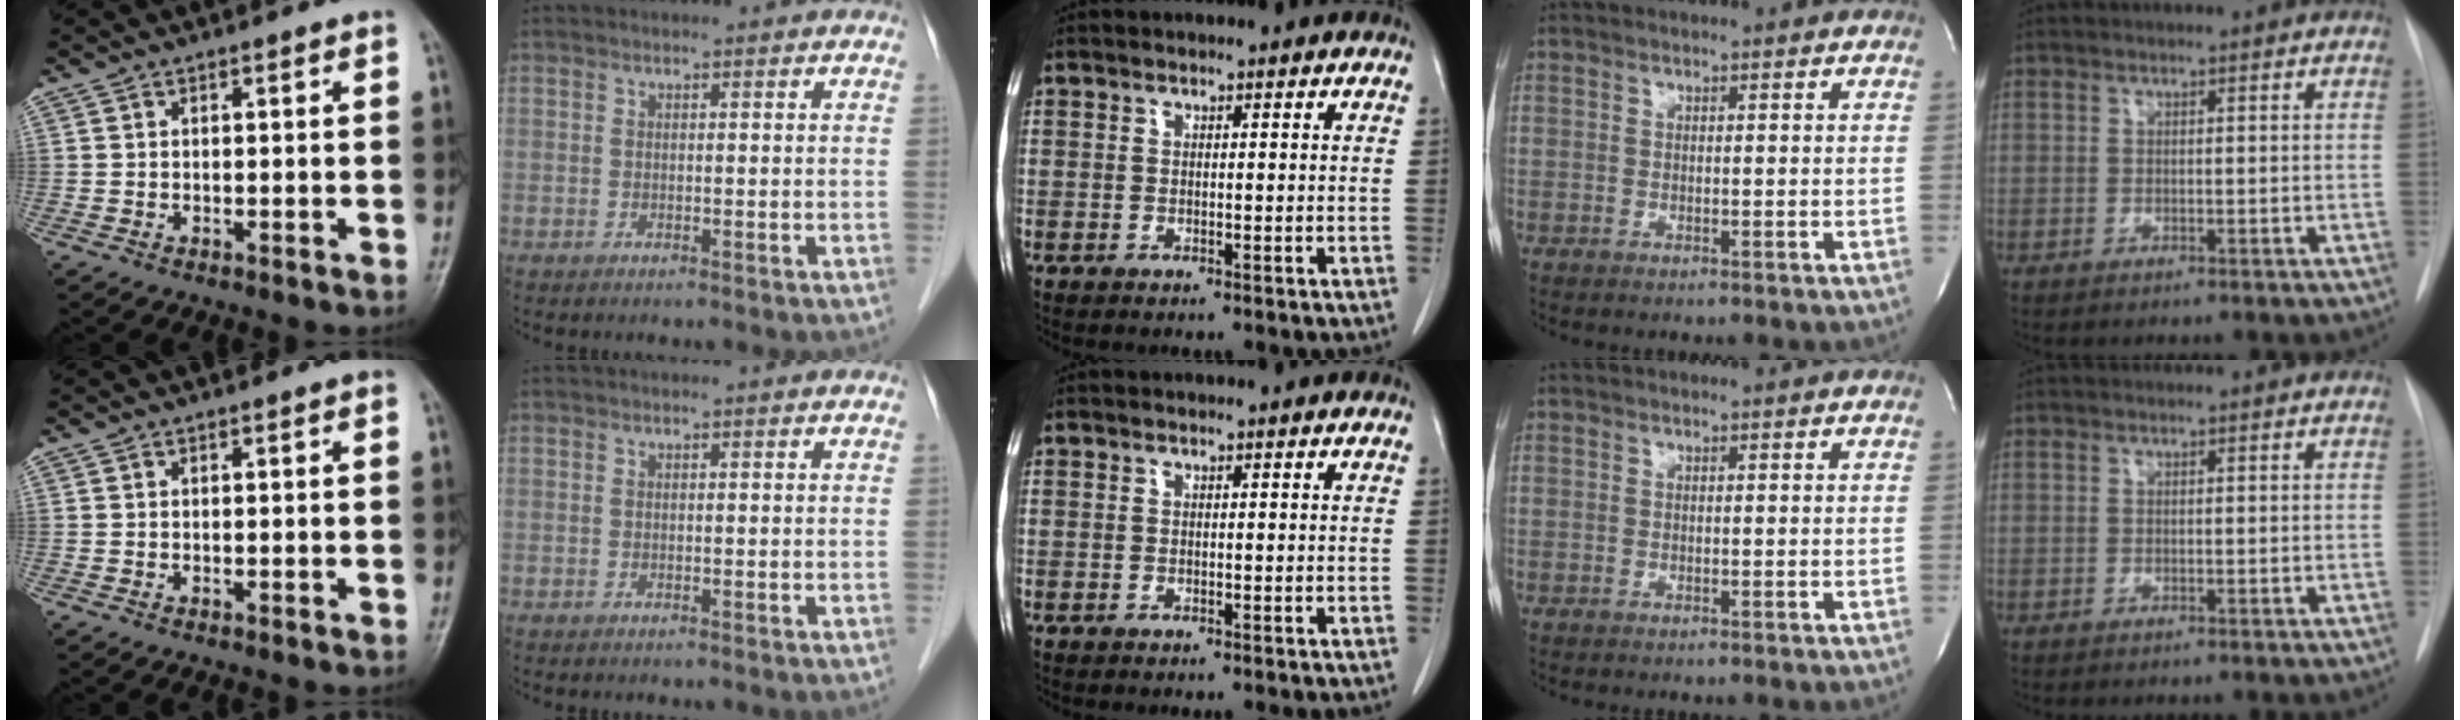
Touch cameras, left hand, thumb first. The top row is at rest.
{}